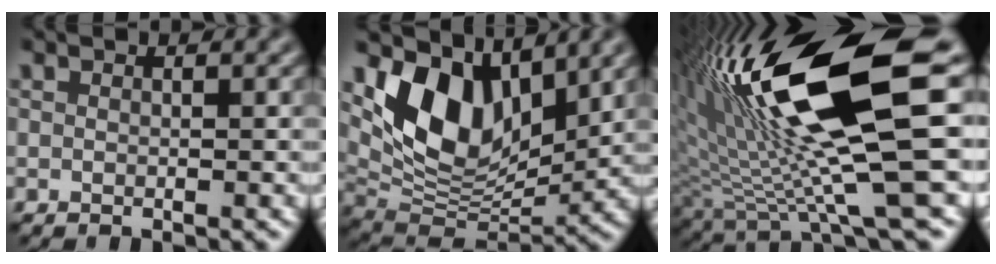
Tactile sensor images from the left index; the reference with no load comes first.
{"total": 9.1, "force": [4.2, 5.4, 6.0], "torque": [-0.116, -0.016, 0.077]}
{"total": 16.2, "force": [4.3, 3.9, 15.1], "torque": [-0.274, -0.006, 0.080]}